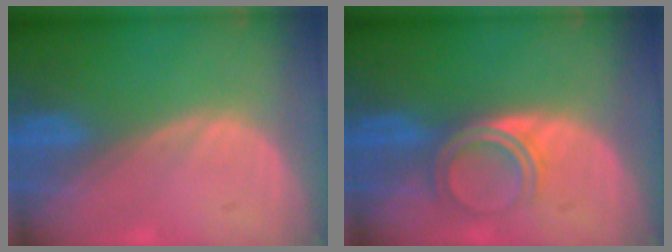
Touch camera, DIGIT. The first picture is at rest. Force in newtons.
{"total": 4.8, "press": 4.0, "slide": 2.6}